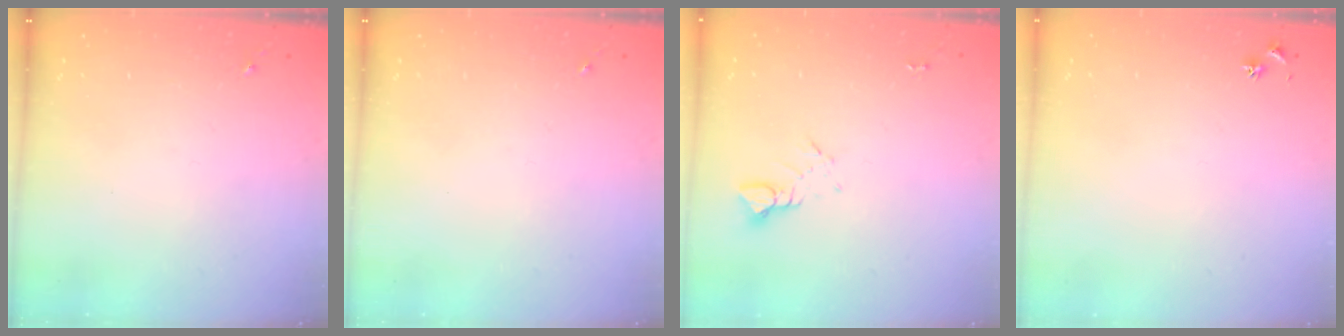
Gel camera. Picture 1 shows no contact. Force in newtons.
{"total": 0.0}
{"total": 3.8, "press": 3.8, "slide": 0.4}
{"total": 2.5, "press": 2.5, "slide": 0.3}